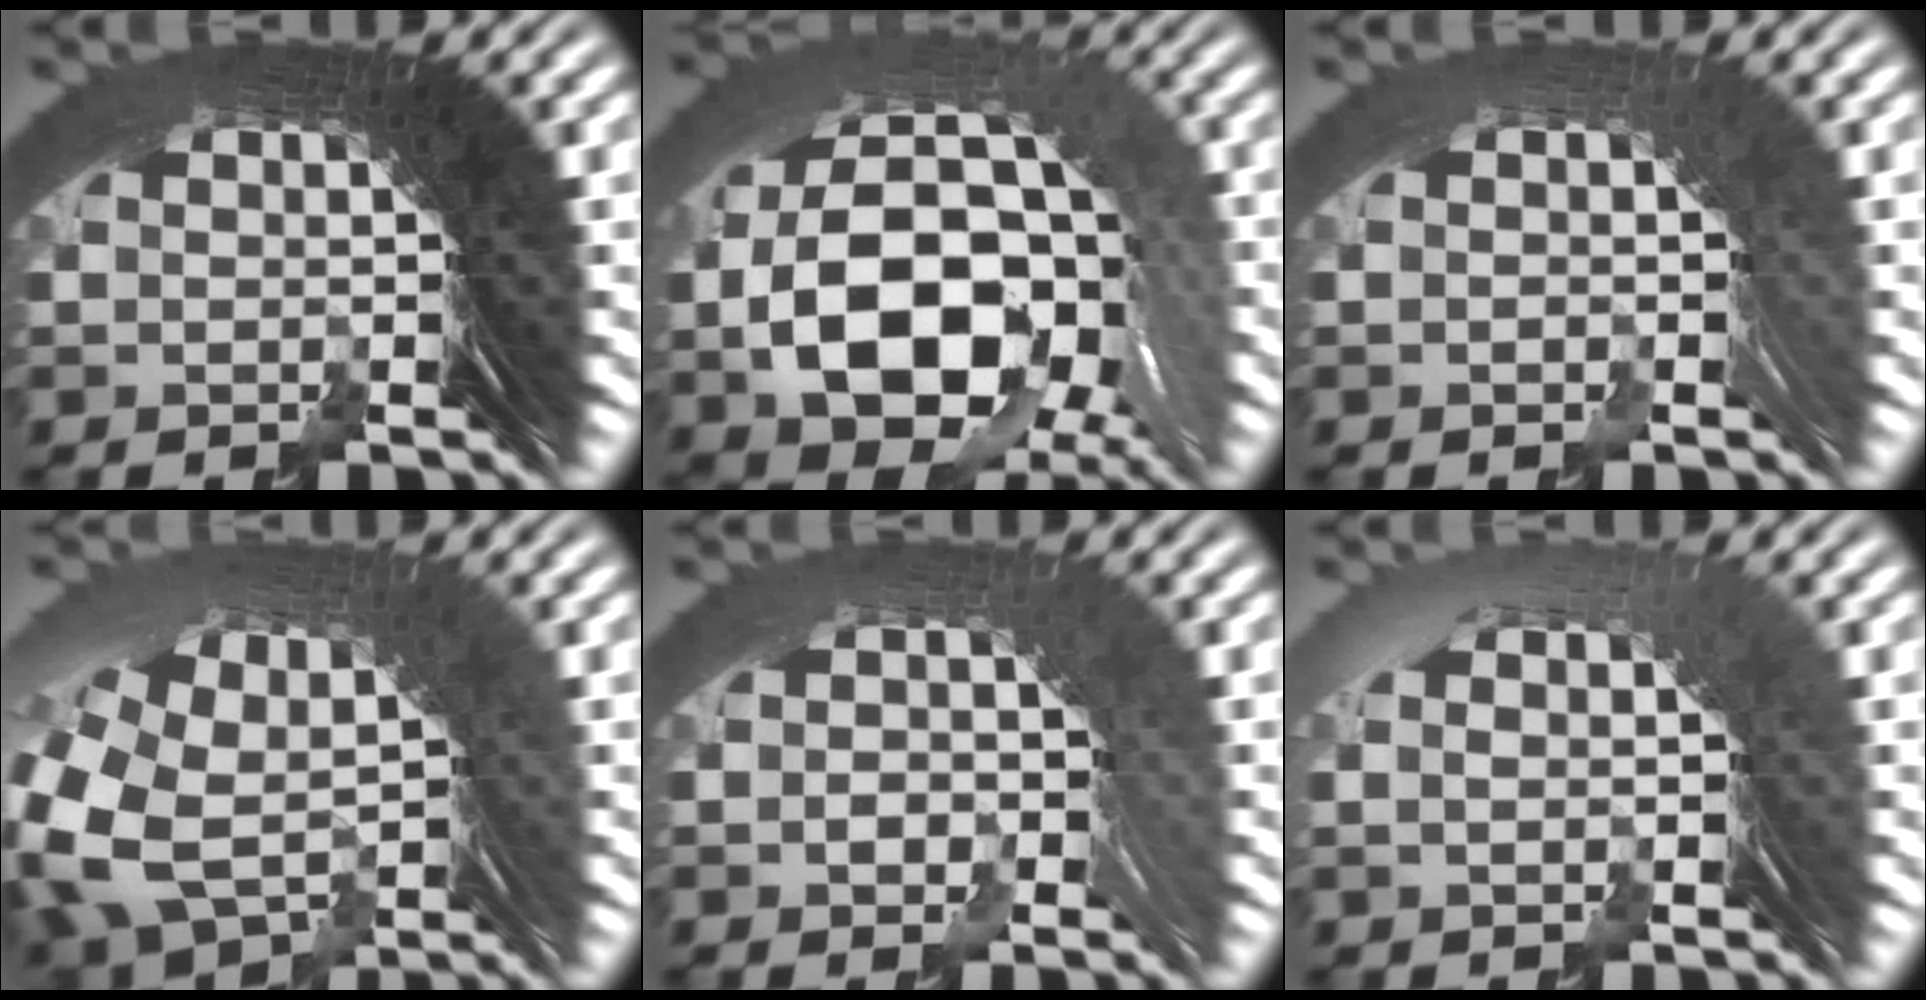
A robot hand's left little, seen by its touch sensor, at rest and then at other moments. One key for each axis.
{"total": 14.1, "fx": 0.9, "fy": 9.4, "fz": 10.5, "tx": -0.191, "ty": -0.023, "tz": 0.023}
{"total": 0.8, "fx": -0.7, "fy": -0.4, "fz": 0.0, "tx": 0.006, "ty": 0.006, "tz": -0.010}
{"total": 7.4, "fx": -1.6, "fy": 6.0, "fz": 4.1, "tx": -0.129, "ty": -0.048, "tz": 0.003}
{"total": 0.6, "fx": -0.5, "fy": 0.2, "fz": 0.2, "tx": -0.003, "ty": 0.001, "tz": -0.007}
{"total": 1.1, "fx": 0.0, "fy": 0.5, "fz": 1.0, "tx": -0.003, "ty": 0.014, "tz": -0.002}